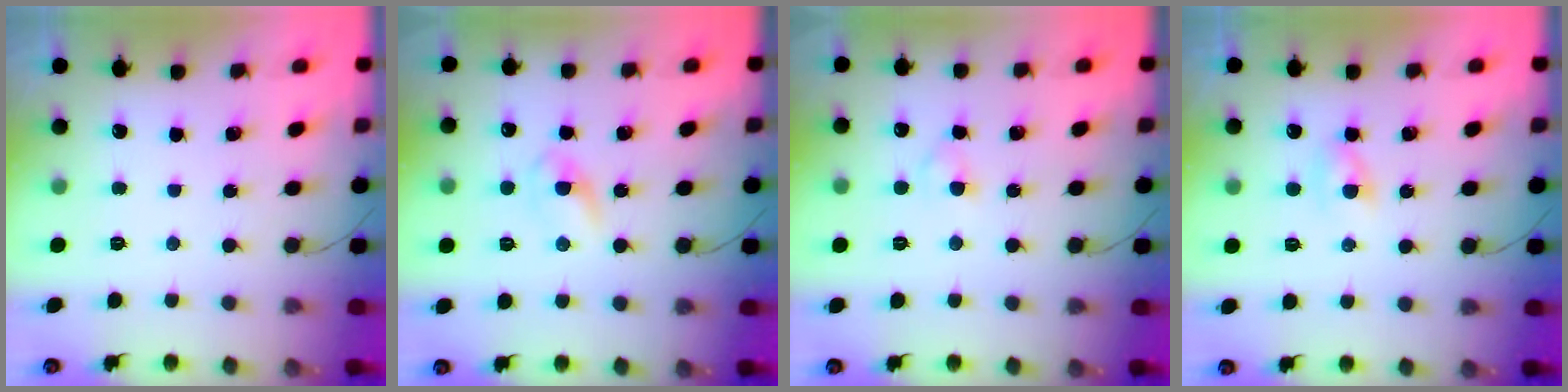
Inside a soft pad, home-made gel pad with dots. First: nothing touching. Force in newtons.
{"total": 2.7, "press": 2.4, "slide": 1.4}
{"total": 1.6, "press": 1.4, "slide": 0.9}
{"total": 2.3, "press": 2.1, "slide": 0.9}